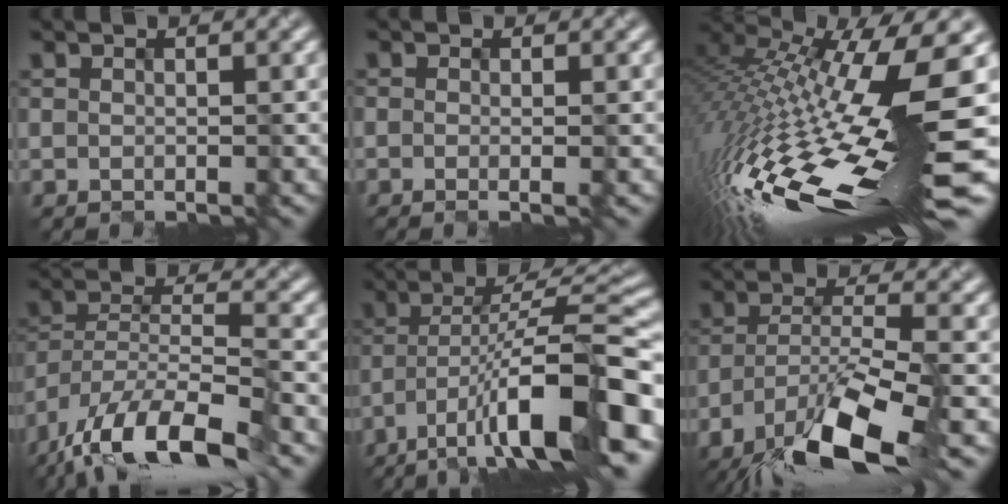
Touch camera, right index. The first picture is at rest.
{"total": 0.7, "force": [-0.3, 0.0, 0.6], "torque": [-0.010, 0.005, -0.014]}
{"total": 17.5, "force": [-2.6, 3.9, 16.8], "torque": [-0.320, -0.011, -0.046]}
{"total": 12.5, "force": [-9.5, 3.1, 7.5], "torque": [-0.141, 0.002, -0.172]}
{"total": 13.5, "force": [-6.8, 3.3, 11.2], "torque": [-0.176, 0.007, -0.111]}
{"total": 9.9, "force": [-5.9, 2.5, 7.5], "torque": [-0.145, -0.012, -0.109]}